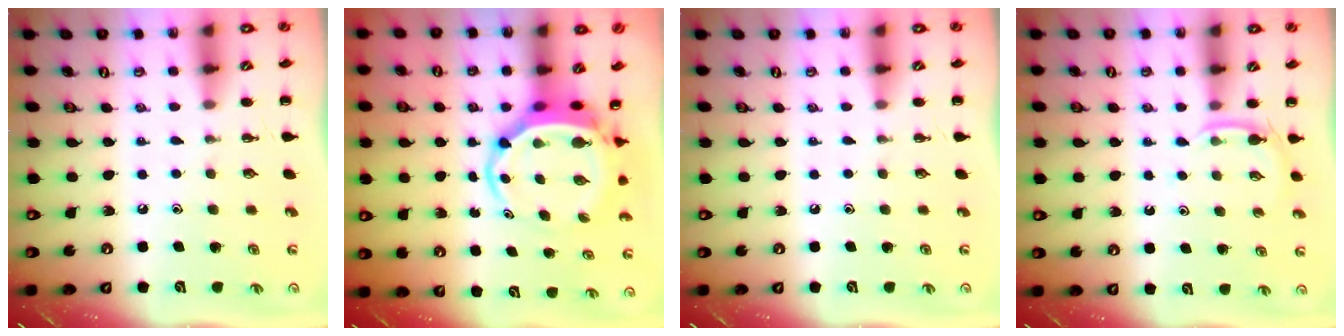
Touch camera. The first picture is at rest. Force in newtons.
{"total": 6.4, "press": 6.2, "slide": 1.8}
{"total": 0.0}
{"total": 3.1, "press": 2.9, "slide": 1.1}